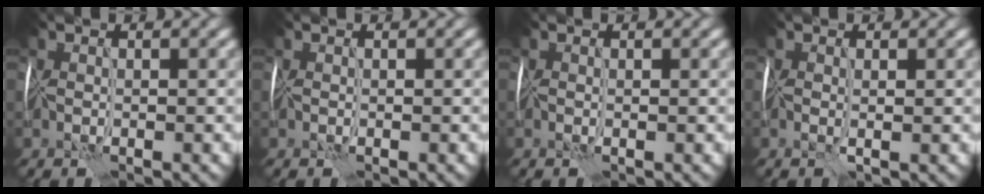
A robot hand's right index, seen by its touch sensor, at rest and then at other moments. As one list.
[{"total": 0.0}, {"total": 0.0}, {"total": 0.8, "force": [0.3, -0.2, 0.7], "torque": [-0.013, -0.002, 0.005]}]